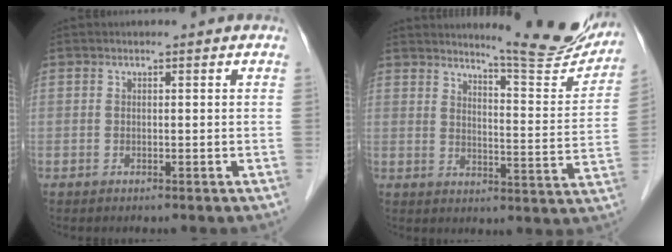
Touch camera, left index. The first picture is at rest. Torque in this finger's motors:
{"motor_torque": [1.02, -1.01, 0.26, 0.05]}